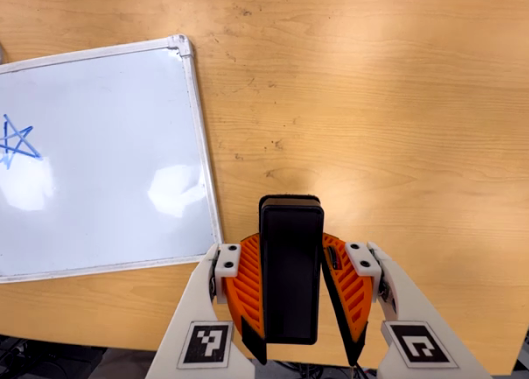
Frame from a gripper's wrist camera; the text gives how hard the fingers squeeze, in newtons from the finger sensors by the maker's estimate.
{"total": 5.8, "left": 4.4, "right": 7.3}